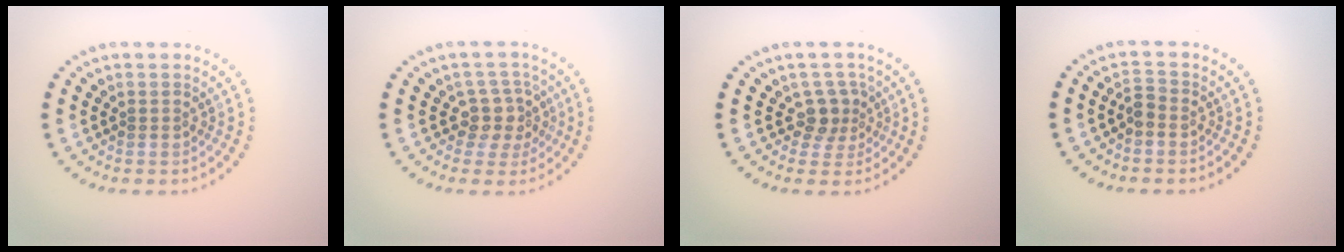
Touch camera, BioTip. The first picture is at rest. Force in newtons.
{"total": 2.9, "press": 2.4, "slide": 1.6}
{"total": 2.3, "press": 1.7, "slide": 1.5}
{"total": 1.1, "press": 1.0, "slide": 0.4}